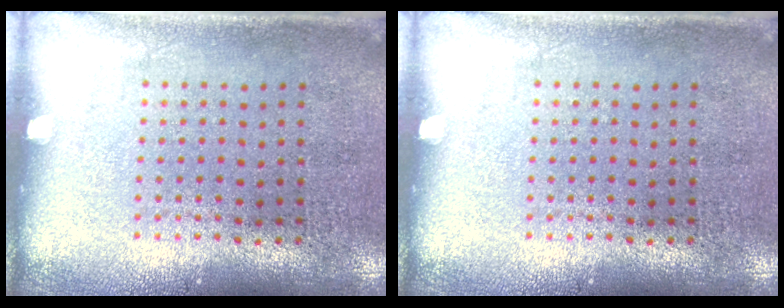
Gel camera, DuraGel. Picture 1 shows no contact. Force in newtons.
{"total": 0.0}